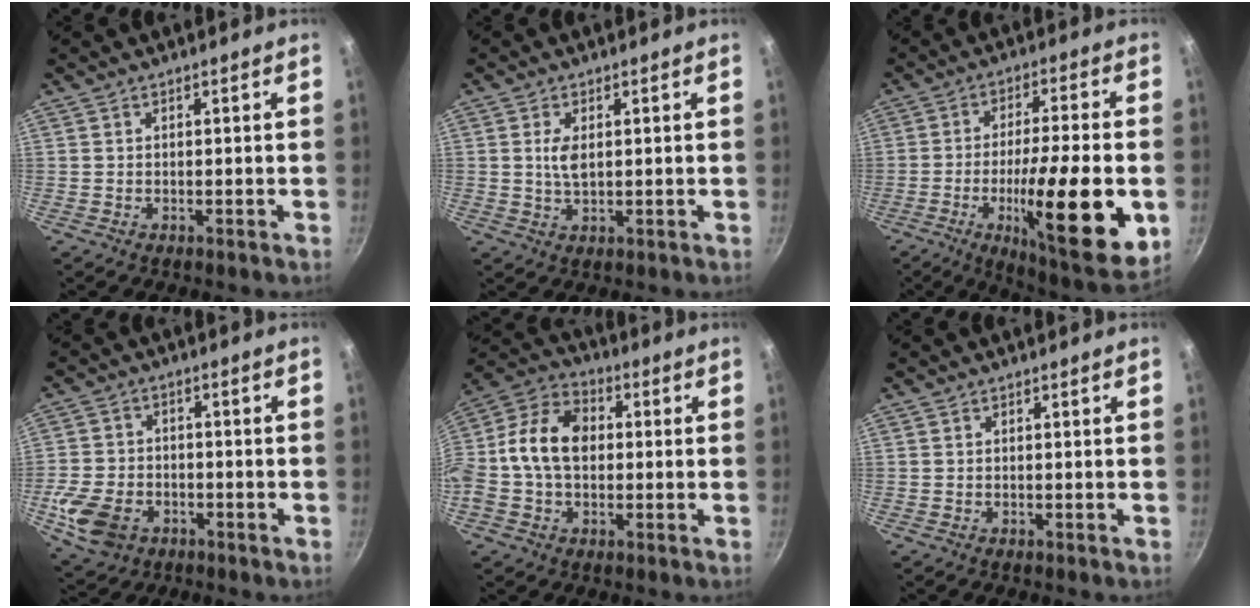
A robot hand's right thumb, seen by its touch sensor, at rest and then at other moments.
{"total": 3.5, "force": [0.7, 1.8, 2.9], "torque": [-0.056, -0.004, 0.015]}
{"total": 22.0, "force": [-5.5, 4.9, 20.7], "torque": [-0.299, 0.008, -0.085]}
{"total": 10.5, "force": [-3.9, 7.5, 6.2], "torque": [-0.124, 0.018, -0.070]}
{"total": 14.4, "force": [0.4, 10.3, 10.0], "torque": [-0.155, 0.033, -0.015]}
{"total": 0.0}